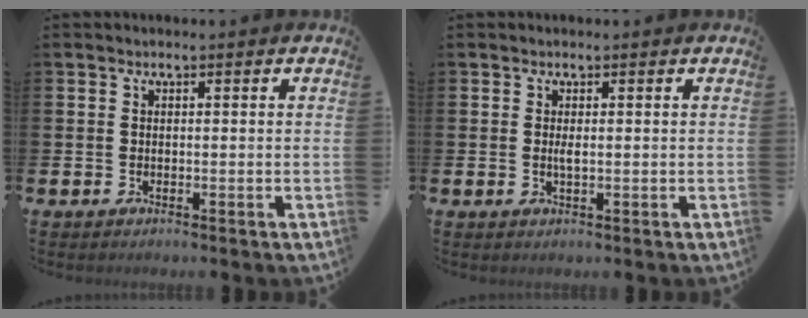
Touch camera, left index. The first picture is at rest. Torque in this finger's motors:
{"motor_torque": [0.30, 0.04, 0.04, 0.07]}